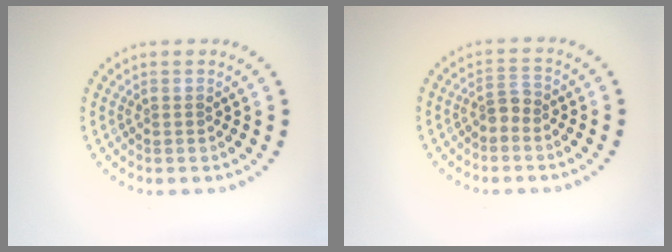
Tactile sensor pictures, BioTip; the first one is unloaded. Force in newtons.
{"total": 1.5, "press": 1.2, "slide": 0.9}